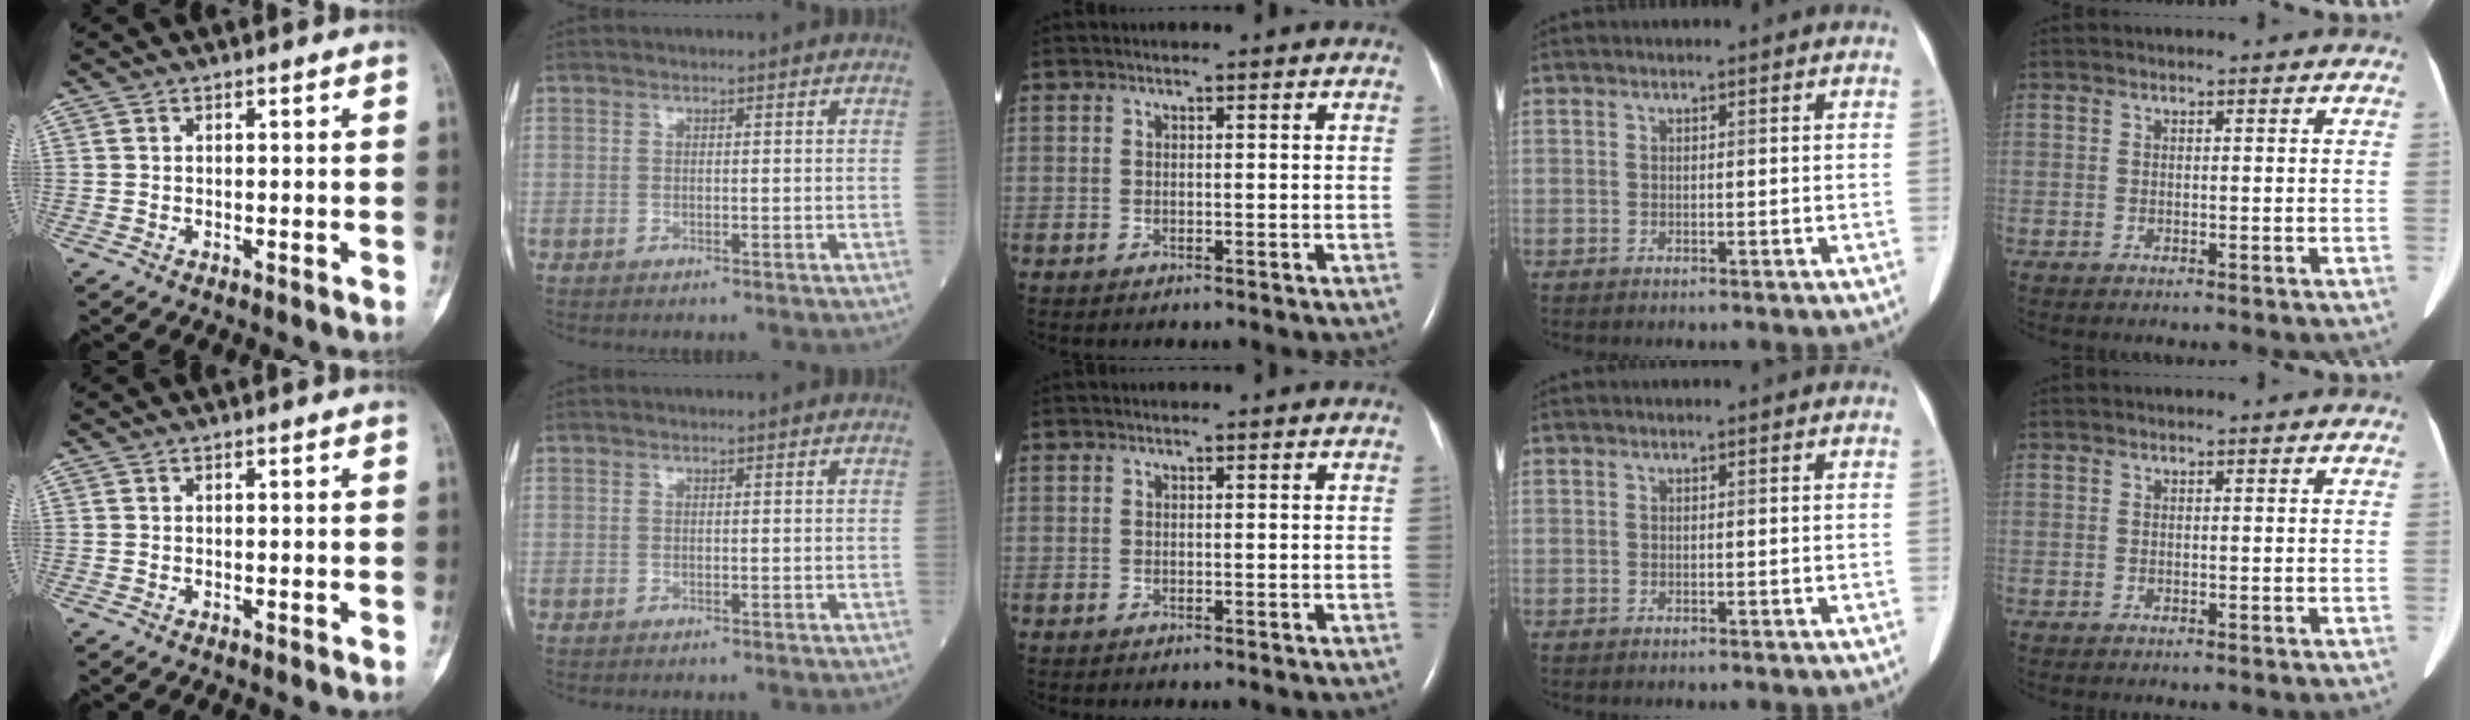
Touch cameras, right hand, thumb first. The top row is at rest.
{}